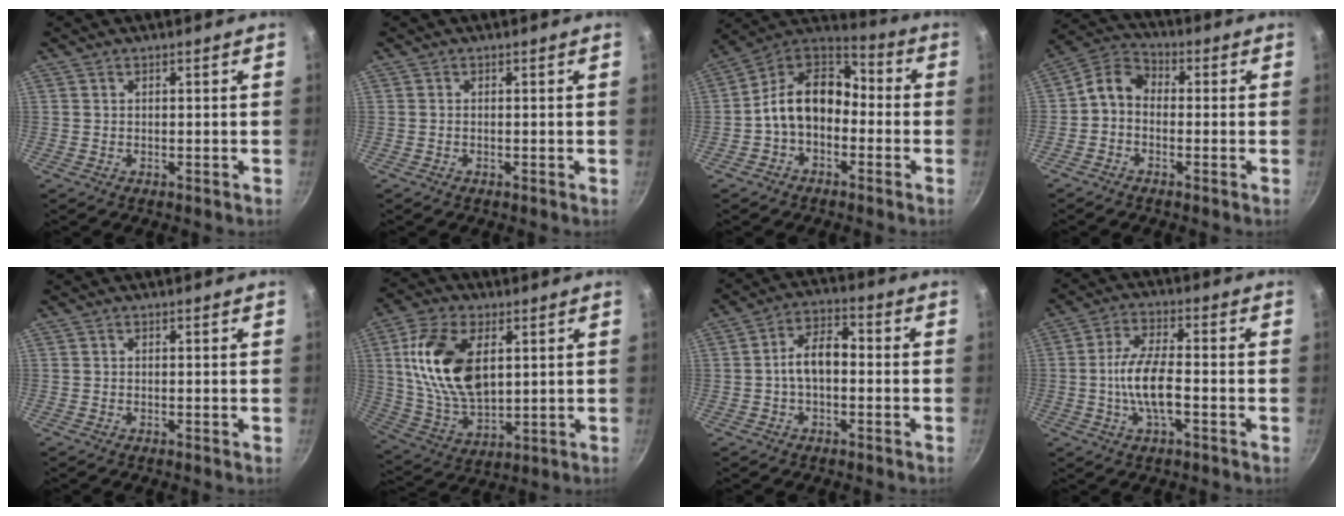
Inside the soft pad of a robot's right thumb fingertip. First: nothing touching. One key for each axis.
{"total": 0.0}
{"total": 13.8, "fx": -2.3, "fy": 9.8, "fz": 9.5, "tx": -0.129, "ty": 0.057, "tz": -0.063}
{"total": 5.8, "fx": -1.2, "fy": 4.3, "fz": 3.8, "tx": -0.071, "ty": 0.030, "tz": -0.044}
{"total": 0.0}
{"total": 16.7, "fx": 4.1, "fy": 9.6, "fz": 13.0, "tx": -0.230, "ty": -0.013, "tz": 0.086}
{"total": 7.5, "fx": -0.8, "fy": 4.4, "fz": 6.0, "tx": -0.088, "ty": 0.033, "tz": -0.024}
{"total": 9.1, "fx": -1.9, "fy": 3.1, "fz": 8.4, "tx": -0.160, "ty": 0.020, "tz": -0.044}